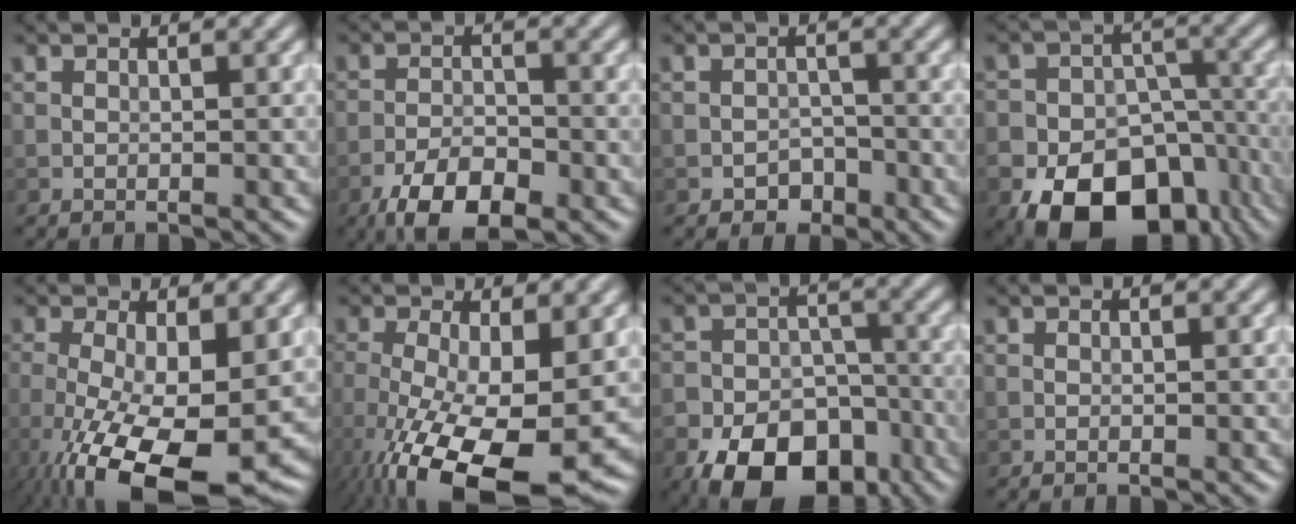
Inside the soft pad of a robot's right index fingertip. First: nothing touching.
{"total": 6.1, "force": [-3.7, 2.6, 4.1], "torque": [-0.072, -0.003, -0.069]}
{"total": 1.9, "force": [-1.2, 1.4, 0.6], "torque": [-0.001, 0.002, -0.022]}
{"total": 15.9, "force": [-8.8, 11.1, 7.2], "torque": [-0.130, -0.043, -0.138]}
{"total": 13.5, "force": [-4.9, 5.0, 11.6], "torque": [-0.201, -0.037, -0.073]}
{"total": 14.9, "force": [-5.8, 5.5, 12.5], "torque": [-0.224, -0.042, -0.084]}
{"total": 12.6, "force": [-7.8, 8.0, 5.8], "torque": [-0.104, -0.027, -0.119]}
{"total": 0.0}